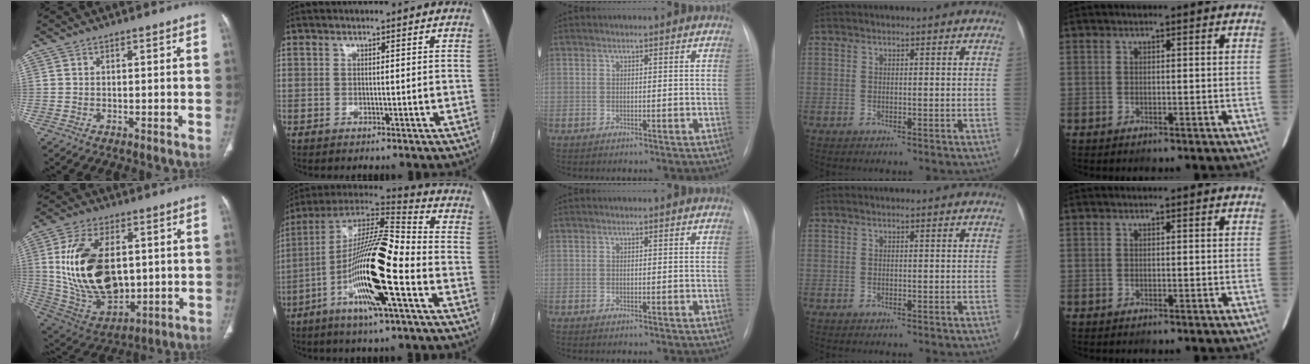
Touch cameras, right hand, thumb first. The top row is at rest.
{"thumb": {"total": 22.2, "force": [2.0, 13.5, 17.5], "torque": [-0.306, -0.016, 0.056]}, "index": {"total": 19.3, "force": [-6.5, 1.6, 18.1], "torque": [-0.351, -0.008, -0.122]}}